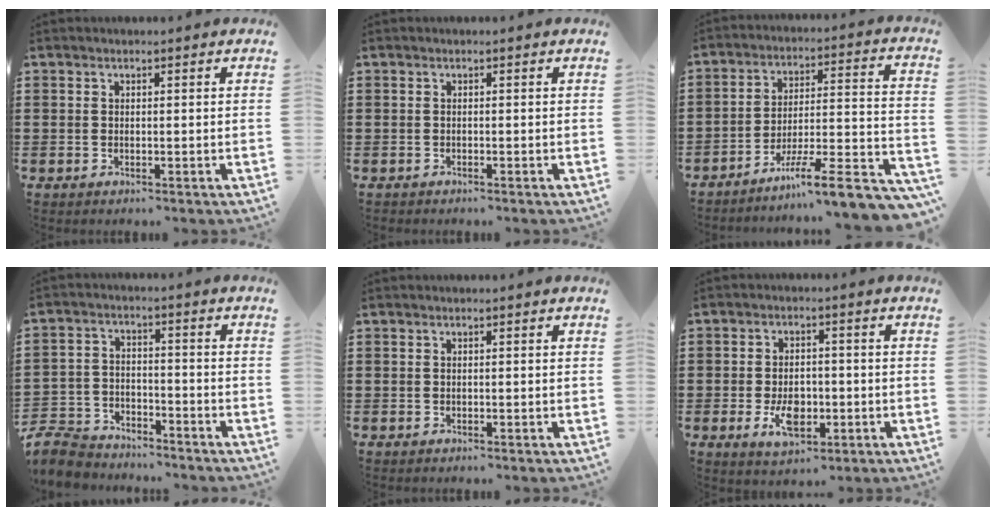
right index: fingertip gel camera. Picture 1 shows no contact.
{"total": 0.6, "force": [-0.5, 0.0, -0.2], "torque": [0.004, 0.001, -0.012]}
{"total": 9.3, "force": [-7.2, 0.6, 5.8], "torque": [-0.083, 0.004, -0.141]}
{"total": 6.7, "force": [-6.5, 1.6, 0.5], "torque": [-0.030, 0.011, -0.135]}
{"total": 0.0}
{"total": 5.1, "force": [-1.8, 3.0, 3.8], "torque": [-0.069, 0.000, -0.035]}